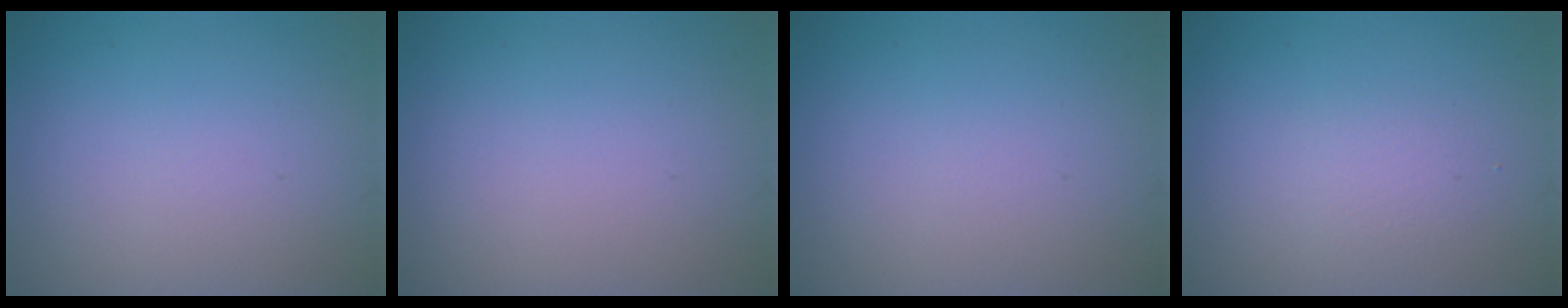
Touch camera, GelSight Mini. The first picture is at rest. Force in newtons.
{"total": 0.0}
{"total": 0.0}
{"total": 1.3, "press": 1.3, "slide": 0.0}